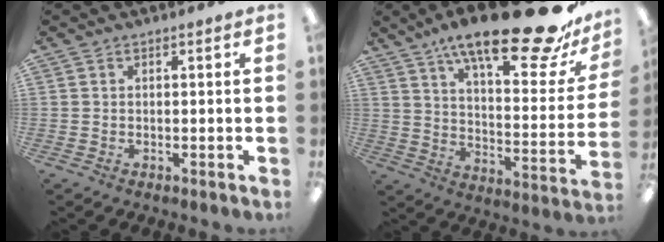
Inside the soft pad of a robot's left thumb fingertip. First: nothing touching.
{"total": 24.8, "force": [17.6, 6.2, 16.4], "torque": [-0.245, -0.122, 0.281]}